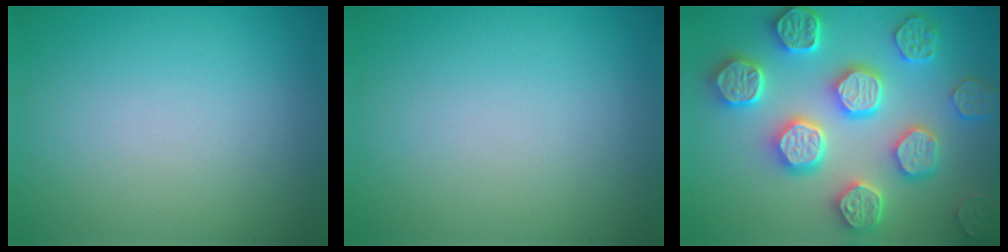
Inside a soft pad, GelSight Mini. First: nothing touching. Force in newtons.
{"total": 0.0}
{"total": 7.4, "press": 6.6, "slide": 3.4}